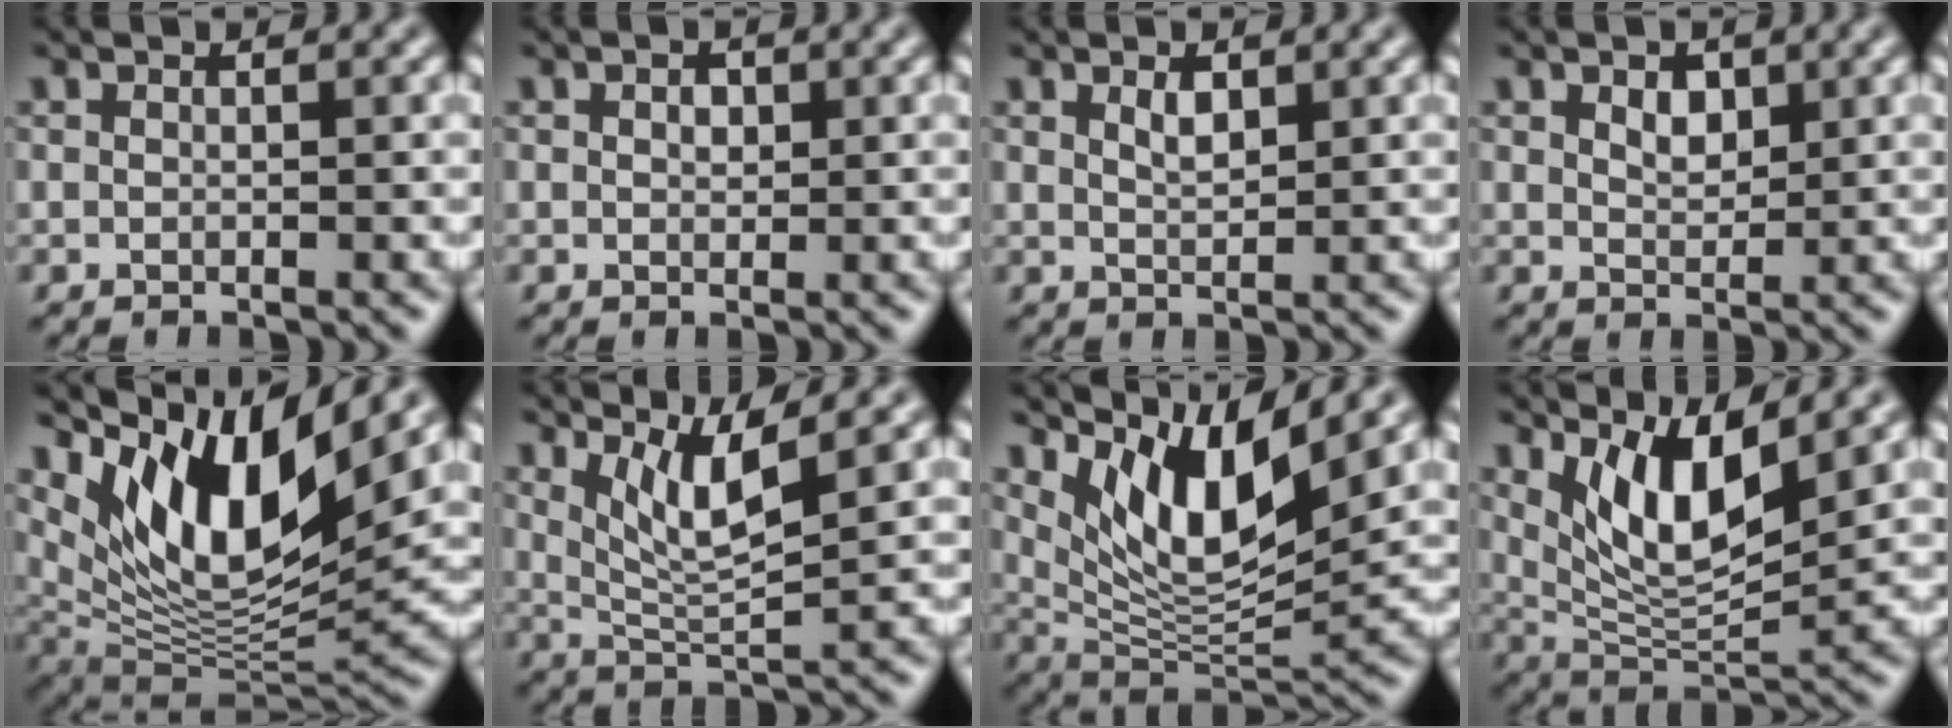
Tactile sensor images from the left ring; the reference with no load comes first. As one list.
[{"total": 1.1, "force": [0.4, 0.8, 0.7], "torque": [-0.012, 0.001, 0.005]}, {"total": 1.5, "force": [0.9, 0.6, 1.1], "torque": [-0.022, -0.001, 0.018]}, {"total": 1.9, "force": [1.0, 1.2, 1.2], "torque": [-0.022, -0.001, 0.019]}, {"total": 12.3, "force": [6.4, 4.6, 9.5], "torque": [-0.157, -0.009, 0.125]}, {"total": 4.7, "force": [2.4, 1.0, 3.9], "torque": [-0.075, -0.010, 0.050]}, {"total": 8.9, "force": [4.9, 2.8, 6.9], "torque": [-0.121, -0.017, 0.099]}, {"total": 6.7, "force": [3.3, 2.3, 5.4], "torque": [-0.101, -0.020, 0.065]}]